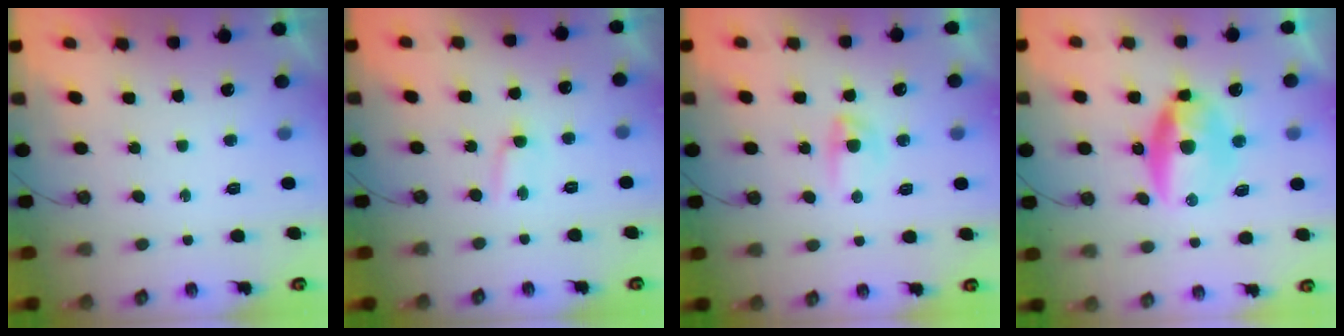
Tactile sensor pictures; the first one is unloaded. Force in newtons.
{"total": 2.4, "press": 2.3, "slide": 0.4}
{"total": 13.6, "press": 5.9, "slide": 12.2}
{"total": 16.2, "press": 13.5, "slide": 9.0}